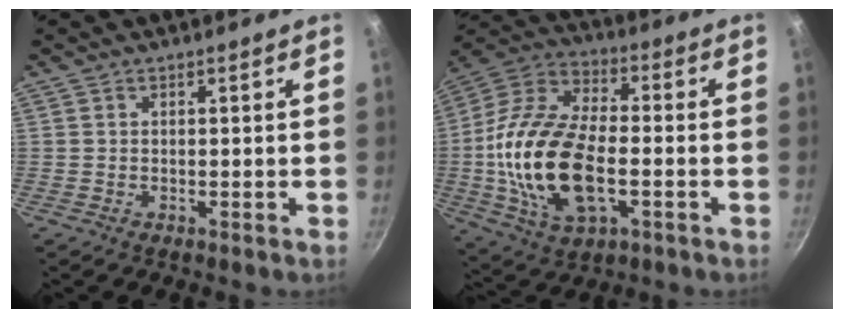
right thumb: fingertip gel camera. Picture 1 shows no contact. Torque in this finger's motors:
{"motor_torque": [-0.34, 1.55, 2.03, -0.74, 0.62]}